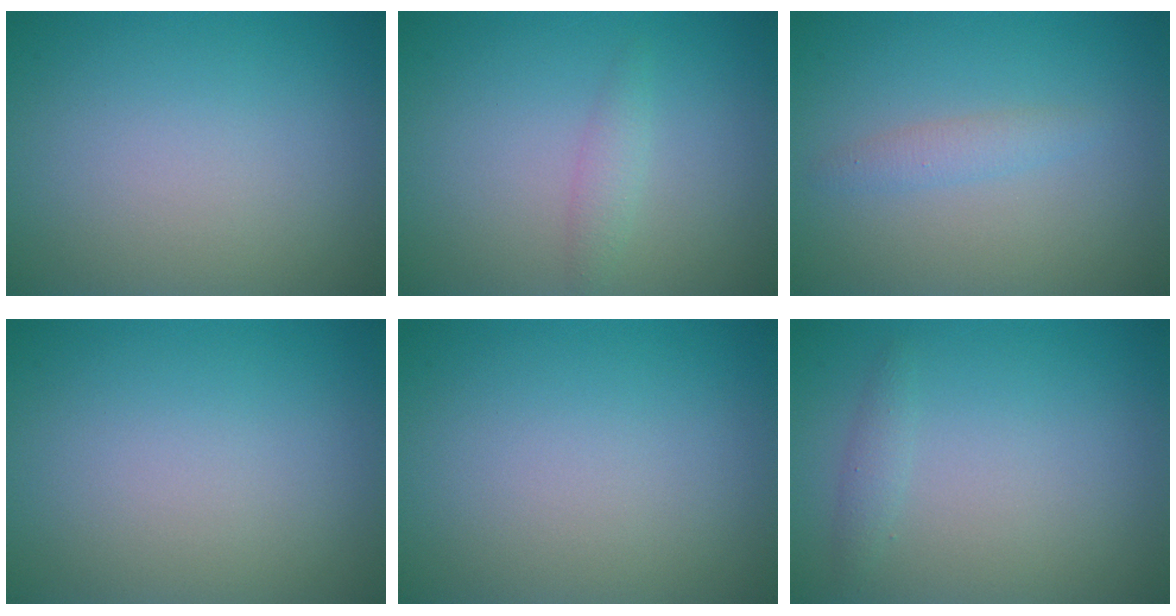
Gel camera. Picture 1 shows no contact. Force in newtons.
{"total": 1.2, "press": 1.2, "slide": 0.0}
{"total": 1.4, "press": 1.4, "slide": 0.0}
{"total": 0.0}
{"total": 0.0}
{"total": 1.0, "press": 1.0, "slide": 0.0}